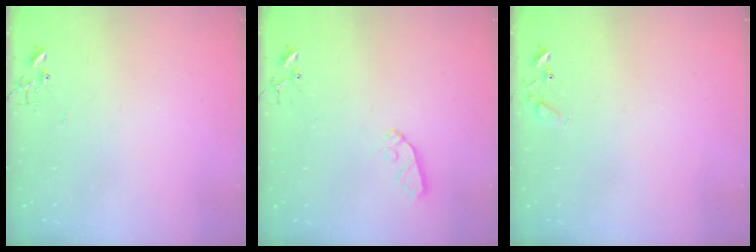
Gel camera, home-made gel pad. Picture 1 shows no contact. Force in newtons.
{"total": 7.3, "press": 7.2, "slide": 0.5}
{"total": 5.6, "press": 5.6, "slide": 0.5}